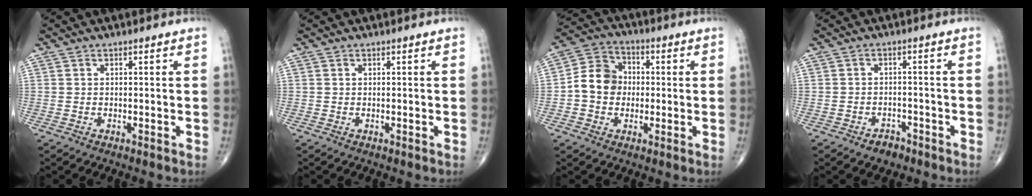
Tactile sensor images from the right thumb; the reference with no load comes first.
{"total": 0.0}
{"total": 9.3, "force": [-0.5, 8.0, 4.7], "torque": [-0.062, 0.030, -0.022]}
{"total": 3.1, "force": [-2.1, 2.0, 1.1], "torque": [-0.010, 0.014, -0.027]}